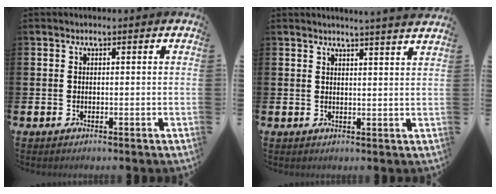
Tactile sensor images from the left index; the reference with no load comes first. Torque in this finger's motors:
{"motor_torque": [-1.00, -1.14, -1.05, 0.02]}